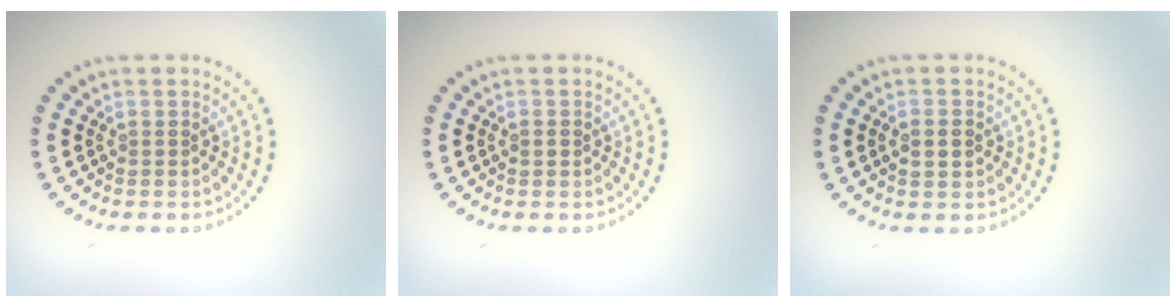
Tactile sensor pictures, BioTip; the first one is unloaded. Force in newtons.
{"total": 0.9, "press": 0.9, "slide": 0.1}
{"total": 1.6, "press": 1.6, "slide": 0.0}